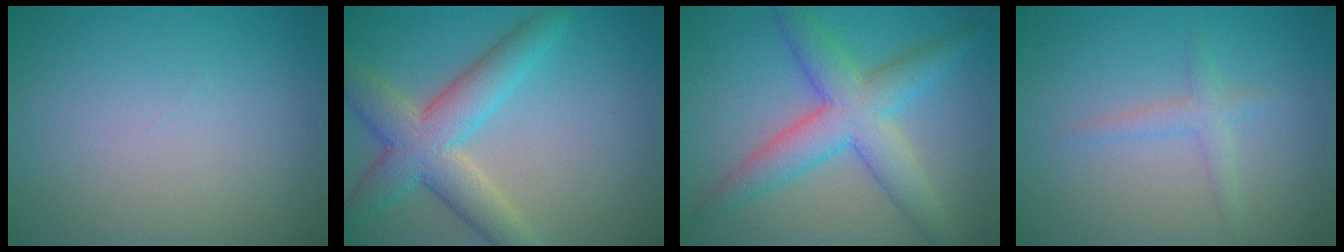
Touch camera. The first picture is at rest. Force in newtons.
{"total": 6.6, "press": 6.5, "slide": 0.3}
{"total": 6.3, "press": 6.3, "slide": 0.3}
{"total": 1.6, "press": 1.6, "slide": 0.0}